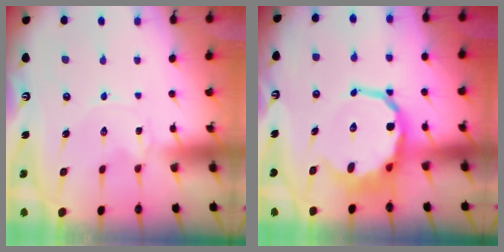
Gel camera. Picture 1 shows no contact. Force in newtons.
{"total": 13.2, "press": 12.8, "slide": 3.2}